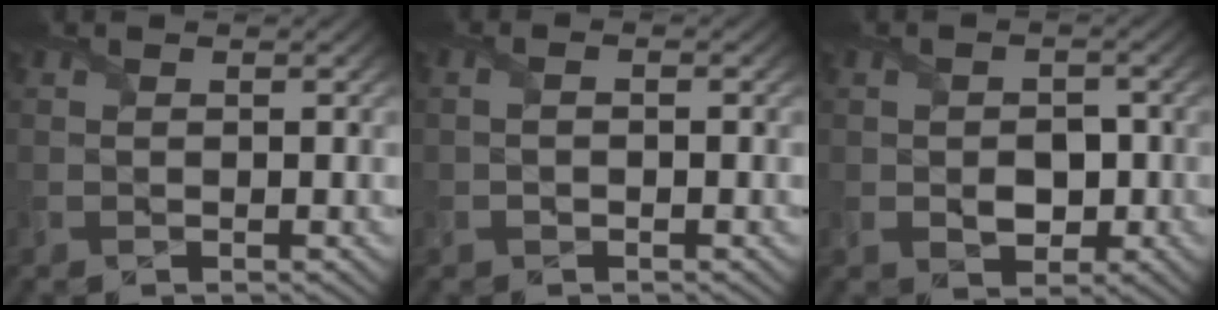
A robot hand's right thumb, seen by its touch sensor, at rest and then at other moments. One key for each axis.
{"total": 1.1, "fx": -0.5, "fy": 0.6, "fz": 0.7, "tx": -0.015, "ty": 0.000, "tz": -0.007}
{"total": 3.0, "fx": -0.7, "fy": 2.2, "fz": 1.9, "tx": -0.024, "ty": -0.004, "tz": -0.008}